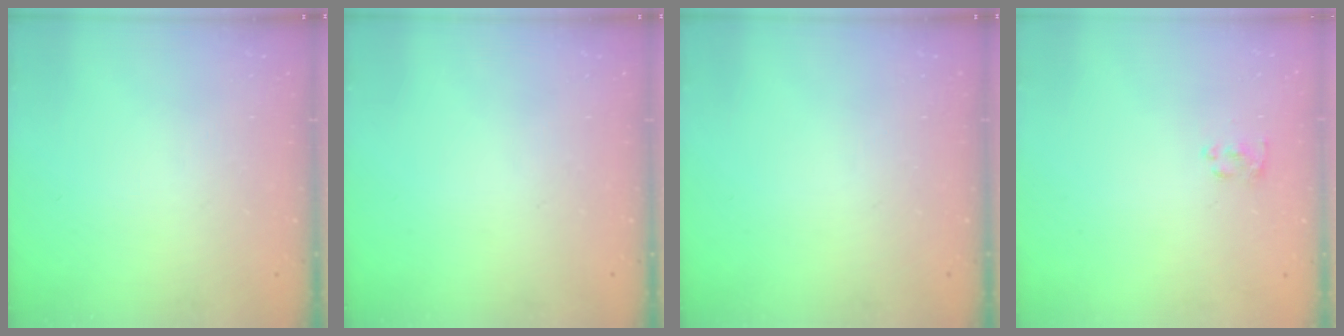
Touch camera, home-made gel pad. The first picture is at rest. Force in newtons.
{"total": 0.0}
{"total": 0.0}
{"total": 1.4, "press": 1.3, "slide": 0.6}